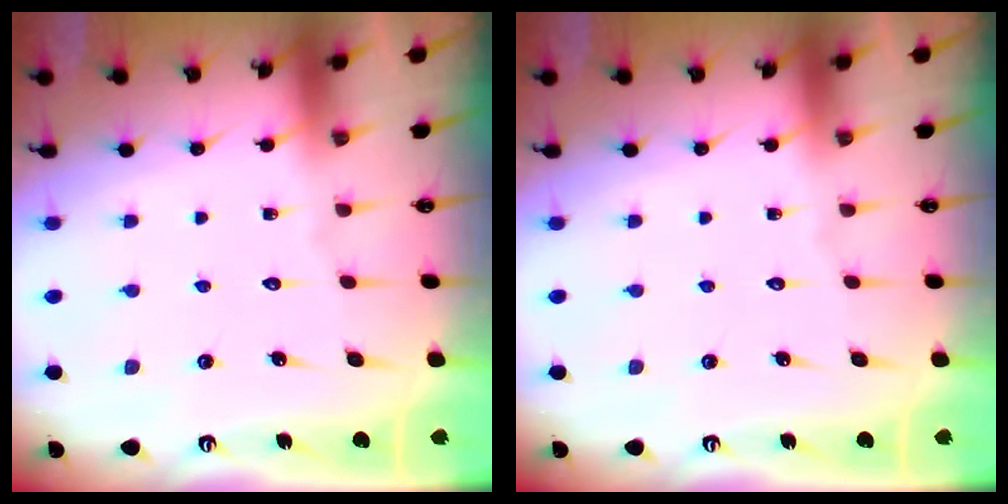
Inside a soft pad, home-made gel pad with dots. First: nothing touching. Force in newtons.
{"total": 0.0}